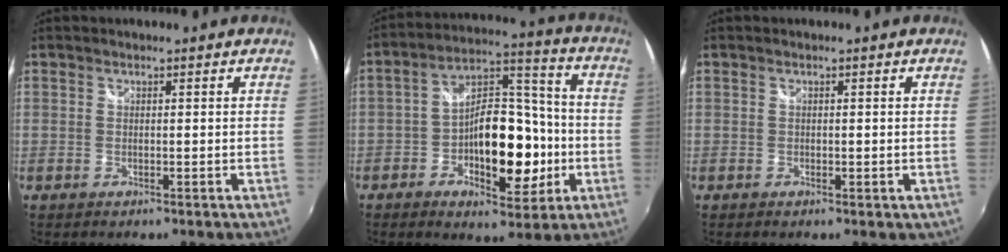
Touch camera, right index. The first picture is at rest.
{"total": 15.8, "force": [-4.3, 8.5, 12.6], "torque": [-0.215, 0.034, -0.058]}
{"total": 0.5, "force": [-0.1, 0.4, 0.3], "torque": [-0.003, -0.002, -0.002]}